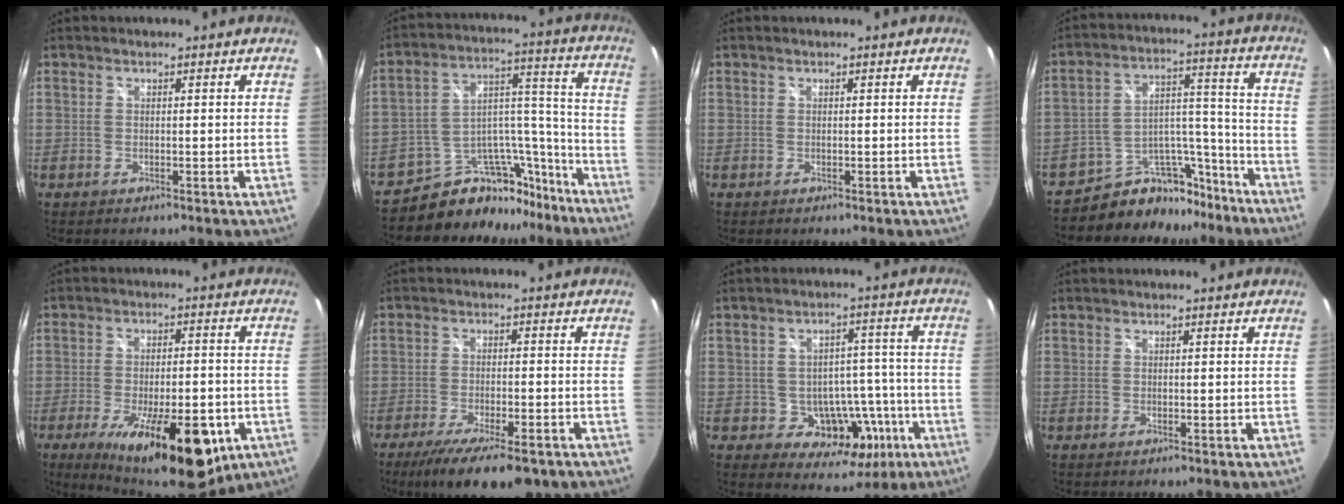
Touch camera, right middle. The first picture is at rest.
{"total": 15.7, "force": [-13.5, 7.3, 3.2], "torque": [-0.047, 0.076, -0.200]}
{"total": 0.0}
{"total": 13.8, "force": [-11.5, 6.8, 3.1], "torque": [-0.048, 0.064, -0.168]}
{"total": 19.6, "force": [-9.5, 7.7, 15.3], "torque": [-0.255, -0.037, -0.126]}
{"total": 13.4, "force": [-9.6, 3.7, 8.5], "torque": [-0.171, -0.040, -0.150]}
{"total": 10.0, "force": [-3.9, 7.9, 4.7], "torque": [-0.072, 0.025, -0.034]}
{"total": 0.0}